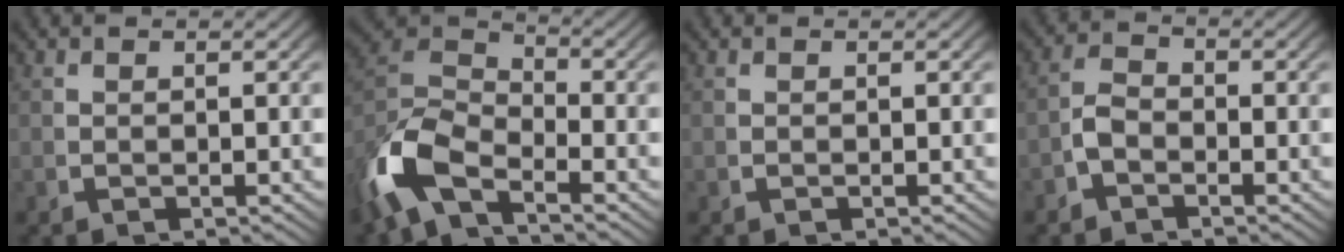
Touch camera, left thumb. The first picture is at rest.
{"total": 8.8, "force": [-2.2, 6.0, 6.0], "torque": [-0.137, -0.009, -0.045]}
{"total": 0.0}
{"total": 2.3, "force": [-1.4, 1.6, 1.0], "torque": [-0.020, -0.003, -0.029]}